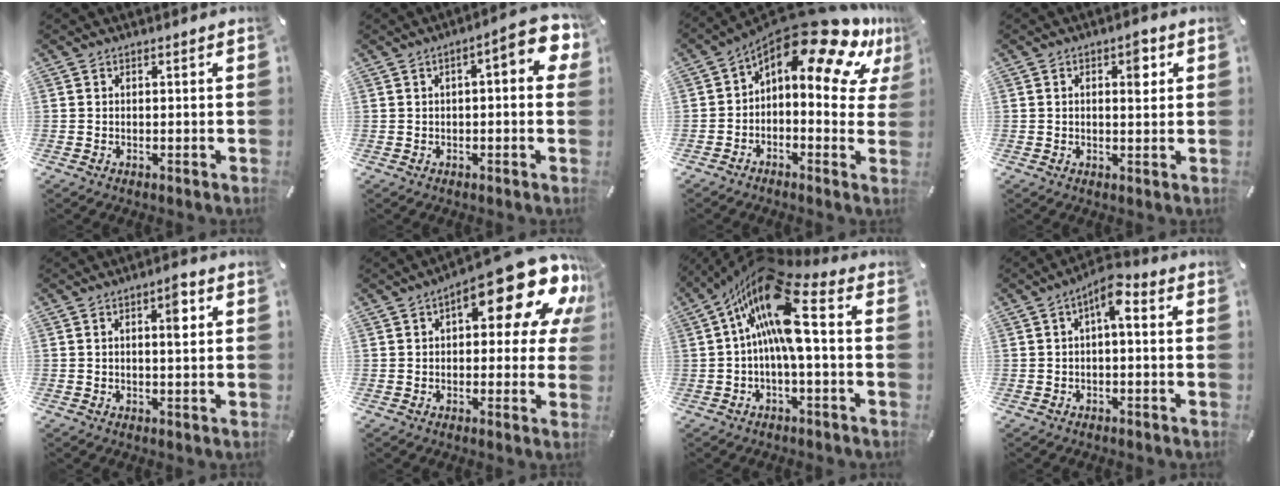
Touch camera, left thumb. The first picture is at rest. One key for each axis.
{"total": 8.4, "fx": 2.2, "fy": 2.8, "fz": 7.7, "tx": -0.100, "ty": -0.021, "tz": 0.035}
{"total": 18.4, "fx": 11.2, "fy": 6.8, "fz": 12.9, "tx": -0.194, "ty": -0.094, "tz": 0.183}
{"total": 4.8, "fx": 1.4, "fy": 2.3, "fz": 4.0, "tx": -0.053, "ty": -0.005, "tz": 0.015}
{"total": 4.9, "fx": 1.3, "fy": 1.5, "fz": 4.5, "tx": -0.060, "ty": -0.005, "tz": 0.013}
{"total": 20.8, "fx": 9.9, "fy": 8.0, "fz": 16.5, "tx": -0.214, "ty": -0.071, "tz": 0.157}
{"total": 18.2, "fx": 4.0, "fy": 7.0, "fz": 16.3, "tx": -0.313, "ty": -0.020, "tz": 0.064}
{"total": 6.0, "fx": 0.7, "fy": 2.6, "fz": 5.4, "tx": -0.096, "ty": 0.010, "tz": 0.008}